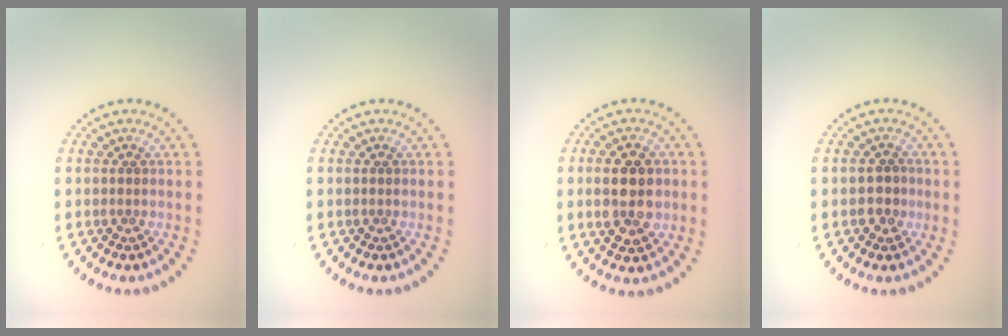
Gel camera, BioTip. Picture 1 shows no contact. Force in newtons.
{"total": 0.0}
{"total": 4.9, "press": 4.9, "slide": 0.3}
{"total": 1.8, "press": 1.7, "slide": 0.6}